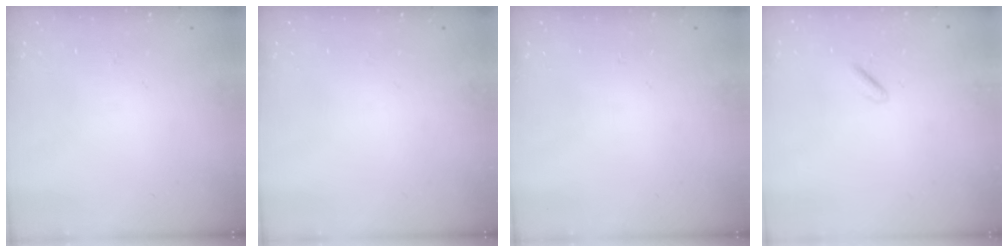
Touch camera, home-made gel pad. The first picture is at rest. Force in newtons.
{"total": 0.0}
{"total": 0.0}
{"total": 0.6, "press": 0.2, "slide": 0.6}